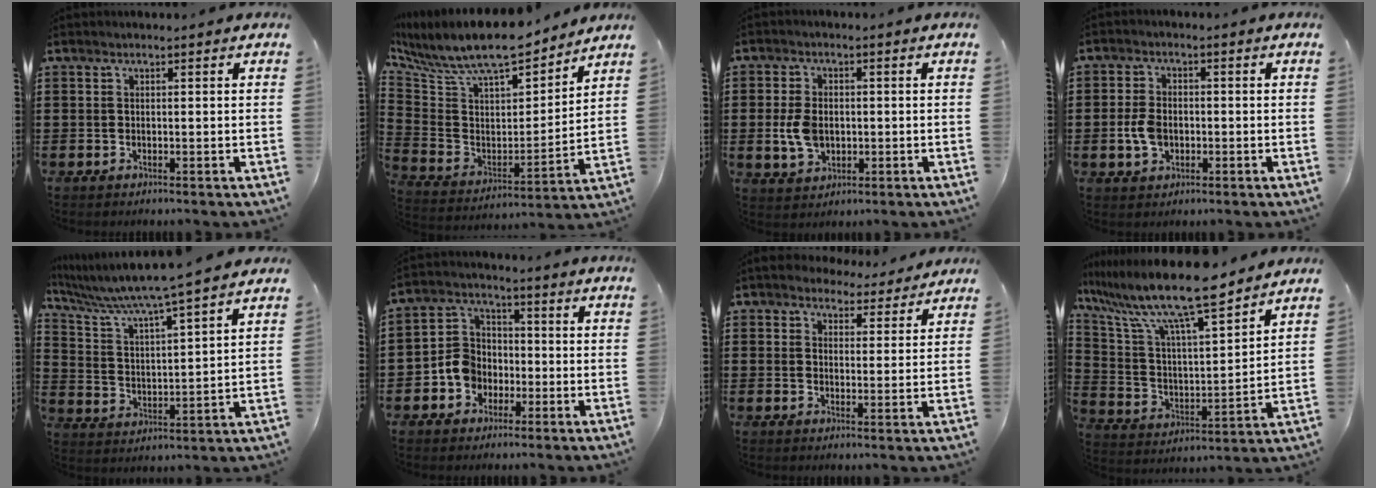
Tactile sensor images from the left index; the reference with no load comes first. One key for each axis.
{"total": 9.3, "fx": 8.4, "fy": 2.2, "fz": 3.4, "tx": -0.108, "ty": -0.061, "tz": 0.144}
{"total": 5.7, "fx": -0.3, "fy": 3.8, "fz": 4.2, "tx": -0.102, "ty": 0.003, "tz": -0.009}
{"total": 4.7, "fx": -0.7, "fy": 3.1, "fz": 3.4, "tx": -0.086, "ty": 0.000, "tz": -0.017}
{"total": 6.0, "fx": 5.4, "fy": -0.8, "fz": 2.6, "tx": -0.076, "ty": -0.042, "tz": 0.085}
{"total": 6.1, "fx": -2.2, "fy": 5.4, "fz": 1.9, "tx": -0.069, "ty": 0.013, "tz": -0.047}
{"total": 4.3, "fx": 4.1, "fy": 1.2, "fz": 0.6, "tx": -0.029, "ty": -0.013, "tz": 0.074}
{"total": 12.4, "fx": 10.4, "fy": 1.0, "fz": 6.7, "tx": -0.170, "ty": -0.062, "tz": 0.177}